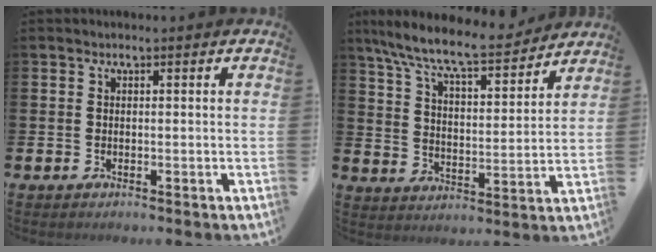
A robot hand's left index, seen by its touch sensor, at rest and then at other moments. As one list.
[{"total": 9.8, "force": [8.8, 1.5, 3.9], "torque": [-0.111, -0.056, 0.150]}]